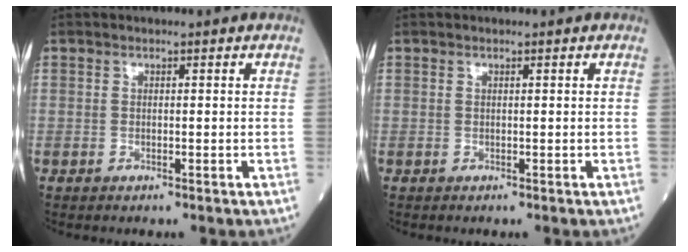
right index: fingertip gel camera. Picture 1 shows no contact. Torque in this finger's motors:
{"motor_torque": [-0.14, -0.15, 0.04, 0.01]}